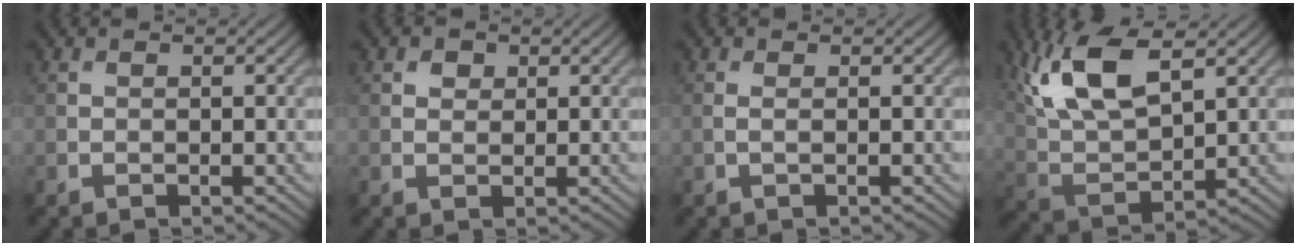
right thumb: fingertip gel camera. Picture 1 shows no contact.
{"total": 1.2, "force": [0.7, 0.9, 0.5], "torque": [-0.008, -0.001, 0.010]}
{"total": 0.8, "force": [0.0, 0.0, 0.8], "torque": [-0.020, 0.001, -0.002]}
{"total": 10.9, "force": [5.2, 4.4, 8.6], "torque": [-0.198, 0.007, 0.107]}